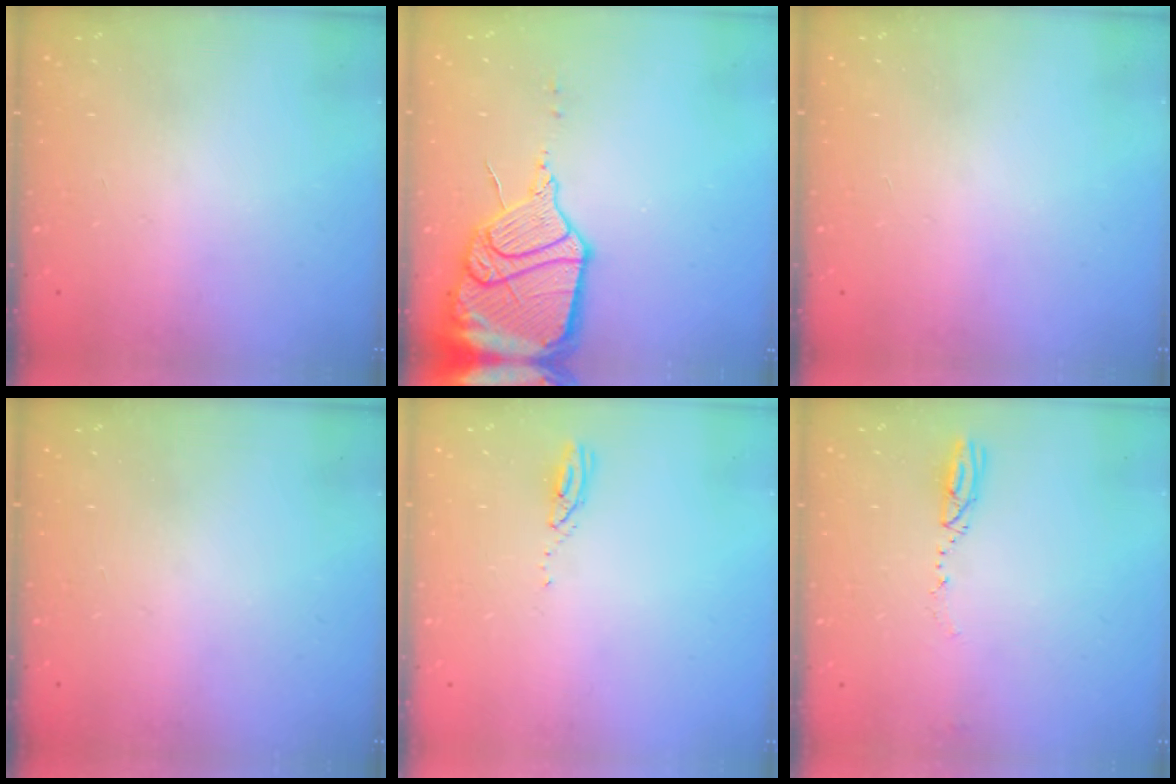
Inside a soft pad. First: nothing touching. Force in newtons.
{"total": 19.2, "press": 18.4, "slide": 5.2}
{"total": 0.0}
{"total": 0.0}
{"total": 3.0, "press": 3.0, "slide": 0.1}
{"total": 3.3, "press": 3.2, "slide": 0.5}